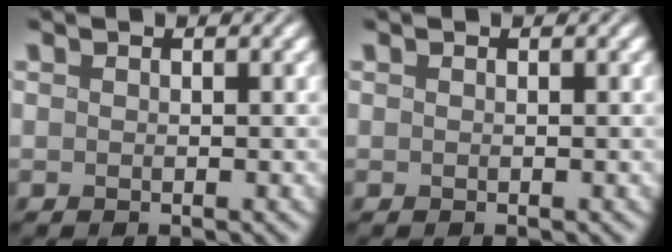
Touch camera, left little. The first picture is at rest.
{"total": 0.0}